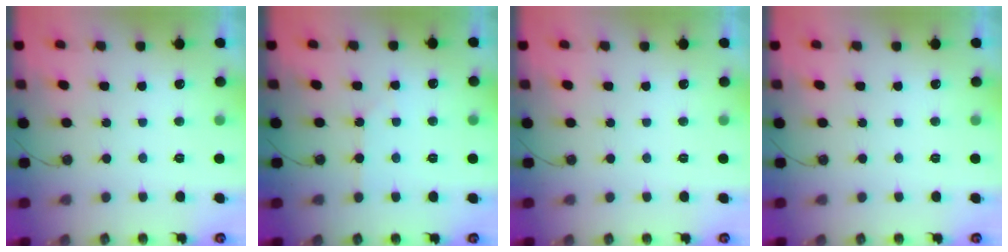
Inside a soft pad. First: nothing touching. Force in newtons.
{"total": 3.9, "press": 3.8, "slide": 0.7}
{"total": 0.0}
{"total": 0.0}